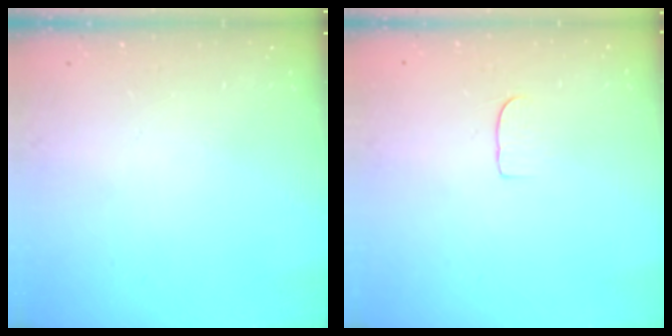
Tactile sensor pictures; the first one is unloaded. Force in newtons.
{"total": 5.0, "press": 4.9, "slide": 0.4}